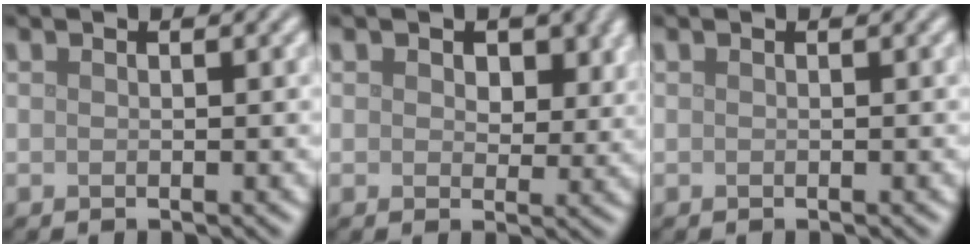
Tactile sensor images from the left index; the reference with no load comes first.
{"total": 3.9, "force": [1.5, 2.5, 2.5], "torque": [-0.038, -0.006, 0.013]}
{"total": 0.0}